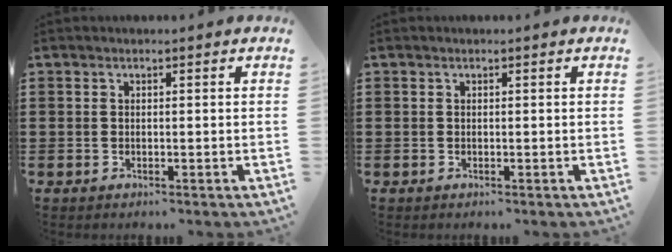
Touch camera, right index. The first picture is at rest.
{"total": 0.0}